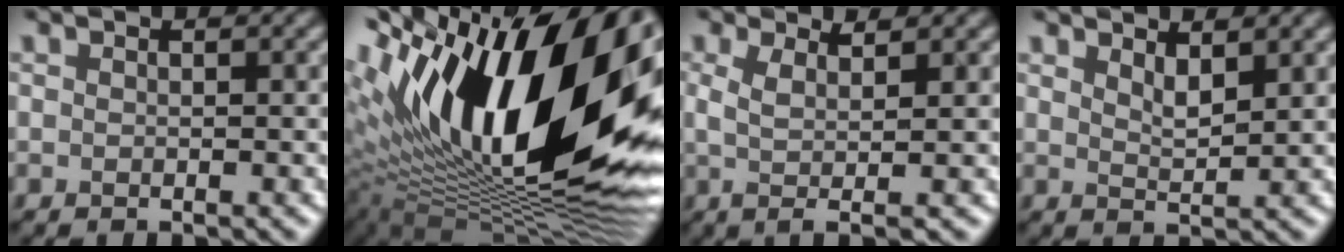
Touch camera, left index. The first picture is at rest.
{"total": 20.9, "force": [4.5, 9.6, 18.0], "torque": [-0.289, 0.023, 0.061]}
{"total": 2.9, "force": [0.8, 0.7, 2.7], "torque": [-0.044, -0.007, 0.008]}
{"total": 2.0, "force": [1.4, 0.5, 1.4], "torque": [-0.026, -0.005, 0.025]}